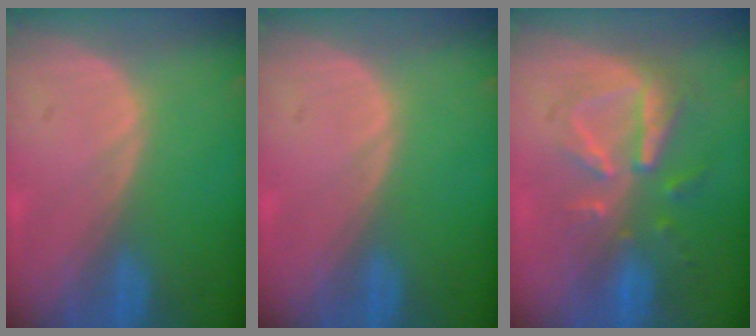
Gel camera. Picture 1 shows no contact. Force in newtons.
{"total": 0.0}
{"total": 8.1, "press": 7.4, "slide": 3.2}